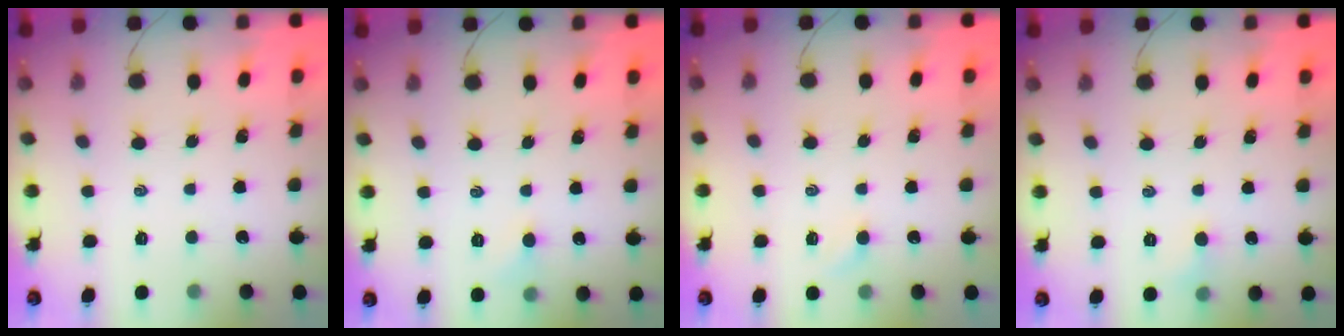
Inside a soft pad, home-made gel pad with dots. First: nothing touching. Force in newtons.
{"total": 3.8, "press": 3.6, "slide": 1.2}
{"total": 2.6, "press": 2.5, "slide": 0.8}
{"total": 4.1, "press": 3.9, "slide": 1.3}